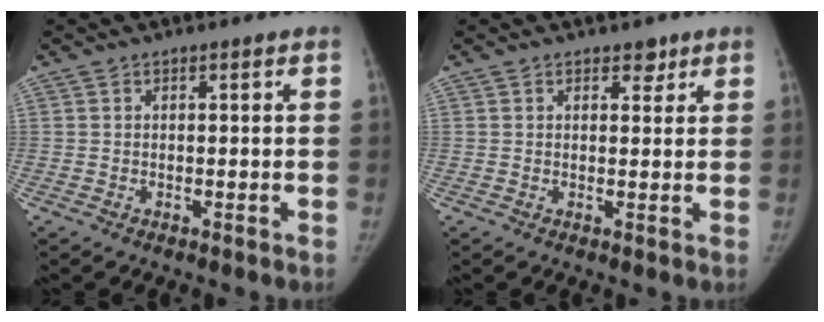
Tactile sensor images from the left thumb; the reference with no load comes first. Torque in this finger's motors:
{"motor_torque": [0.16, 0.02, 0.76, 0.05, 0.01]}